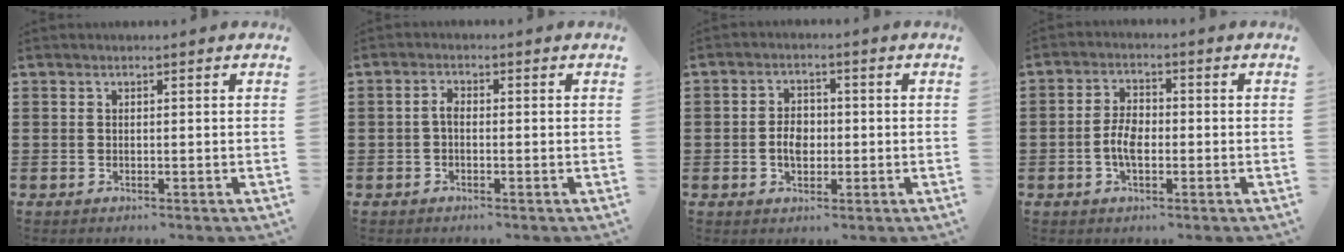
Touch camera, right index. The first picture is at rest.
{"total": 1.9, "force": [-0.5, 0.8, 1.6], "torque": [-0.039, 0.000, -0.013]}
{"total": 3.8, "force": [-0.5, 2.7, 2.7], "torque": [-0.047, 0.003, -0.013]}
{"total": 4.6, "force": [-1.0, 2.4, 3.8], "torque": [-0.090, -0.002, -0.023]}